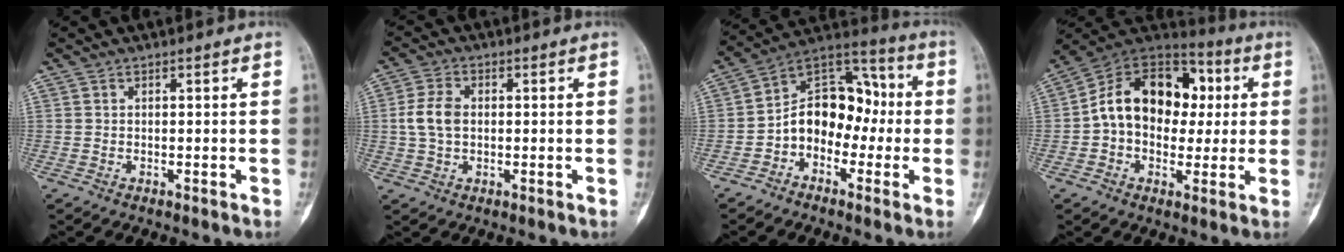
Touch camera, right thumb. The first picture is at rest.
{"total": 5.9, "force": [0.3, 3.9, 4.4], "torque": [-0.092, 0.009, 0.003]}
{"total": 13.6, "force": [-2.2, 9.7, 9.2], "torque": [-0.106, 0.056, -0.053]}
{"total": 18.3, "force": [1.5, 13.2, 12.5], "torque": [-0.158, 0.041, 0.014]}